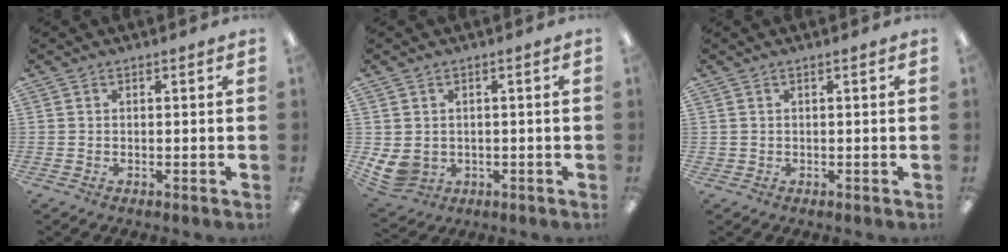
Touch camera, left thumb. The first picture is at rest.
{"total": 5.0, "force": [0.3, 4.5, 2.2], "torque": [-0.063, 0.005, 0.009]}
{"total": 0.5, "force": [0.2, 0.3, 0.3], "torque": [-0.007, 0.005, 0.003]}